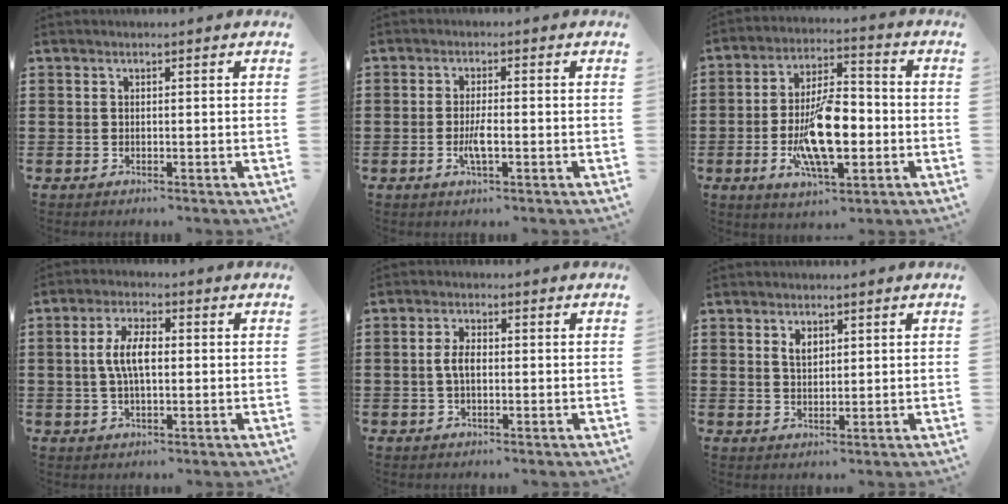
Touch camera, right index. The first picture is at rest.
{"total": 3.0, "force": [-0.9, 0.7, 2.8], "torque": [-0.063, -0.004, -0.020]}
{"total": 13.3, "force": [-3.0, 5.5, 11.7], "torque": [-0.226, -0.007, -0.053]}
{"total": 6.1, "force": [0.2, 2.6, 5.6], "torque": [-0.121, 0.004, -0.003]}
{"total": 3.2, "force": [-0.2, 1.6, 2.8], "torque": [-0.069, -0.001, -0.009]}
{"total": 2.4, "force": [1.2, 1.4, 1.5], "torque": [-0.034, 0.005, 0.021]}